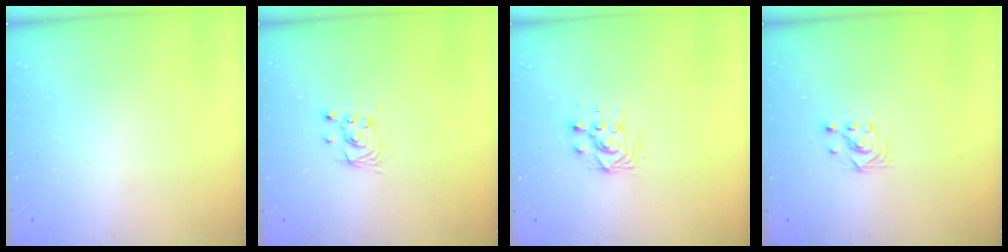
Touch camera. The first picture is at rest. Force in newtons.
{"total": 2.8, "press": 2.8, "slide": 0.2}
{"total": 6.2, "press": 6.2, "slide": 0.2}
{"total": 2.9, "press": 2.9, "slide": 0.2}